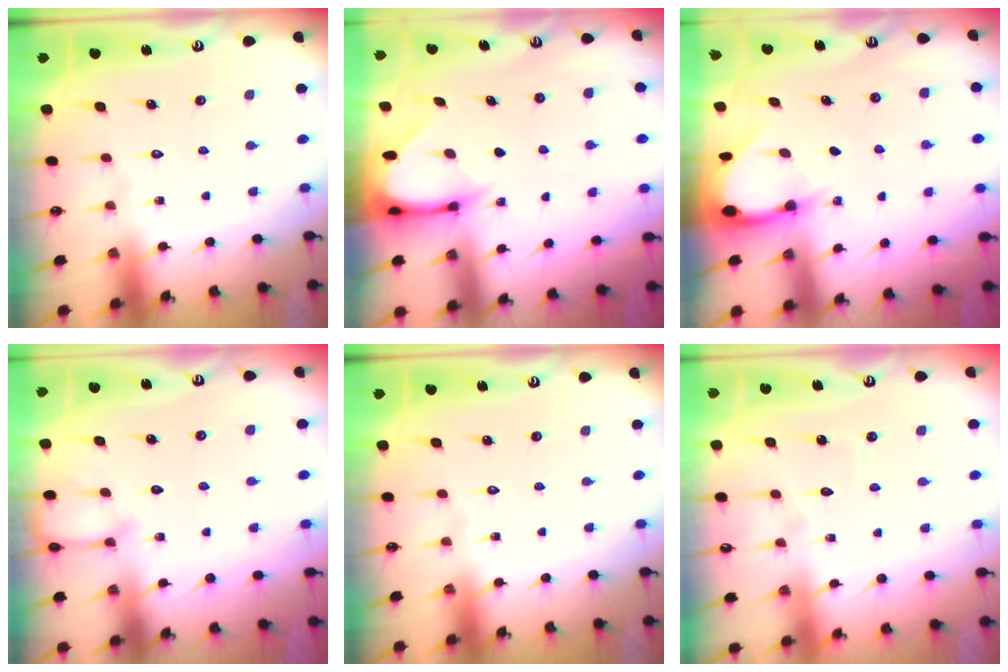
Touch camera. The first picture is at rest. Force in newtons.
{"total": 3.3, "press": 3.3, "slide": 0.3}
{"total": 3.4, "press": 3.4, "slide": 0.2}
{"total": 4.5, "press": 4.5, "slide": 0.4}
{"total": 0.0}
{"total": 2.9, "press": 2.9, "slide": 0.2}